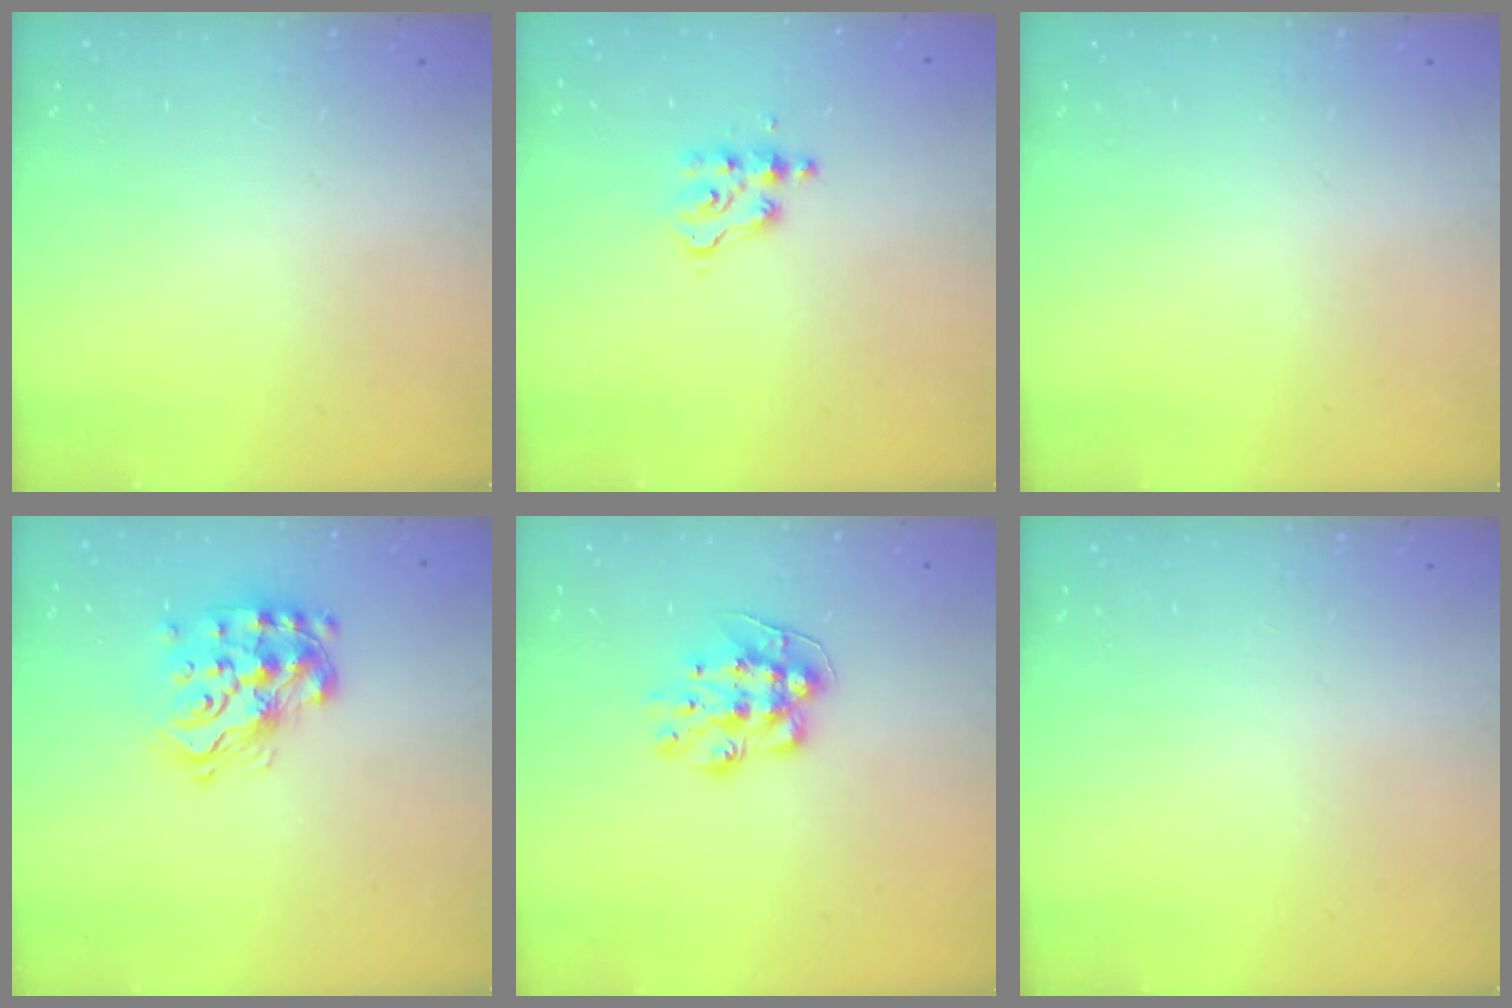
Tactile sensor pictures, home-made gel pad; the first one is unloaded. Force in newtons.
{"total": 3.9, "press": 3.9, "slide": 0.5}
{"total": 0.0}
{"total": 17.0, "press": 17.0, "slide": 1.0}
{"total": 9.3, "press": 9.3, "slide": 0.4}
{"total": 0.0}